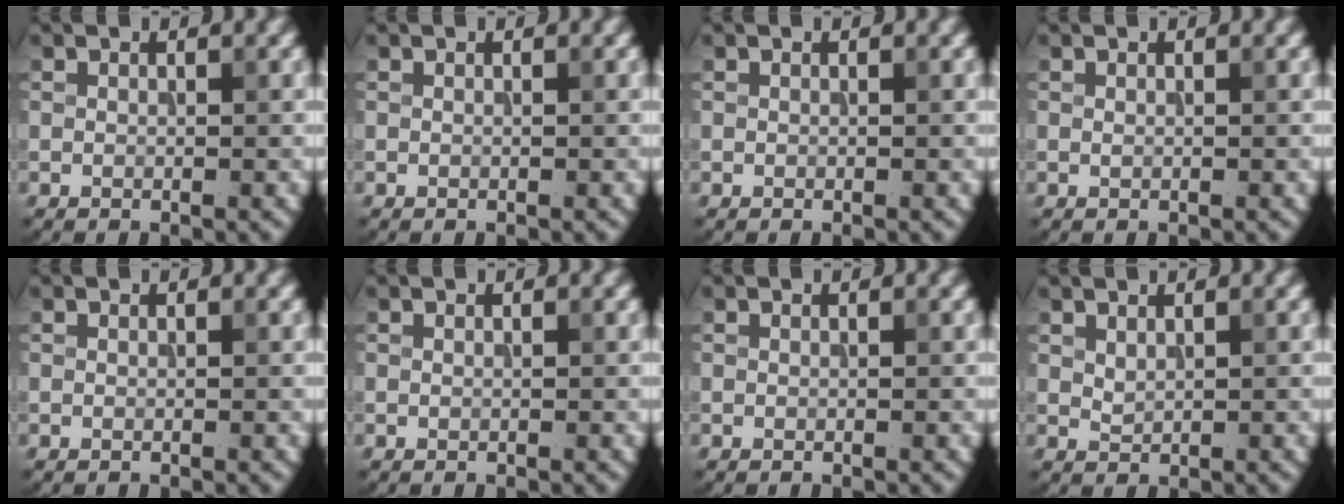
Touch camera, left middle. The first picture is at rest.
{"total": 0.0}
{"total": 0.0}
{"total": 0.0}
{"total": 0.0}
{"total": 0.0}
{"total": 0.0}
{"total": 0.8, "force": [0.6, 0.3, 0.4], "torque": [-0.012, -0.002, 0.018]}